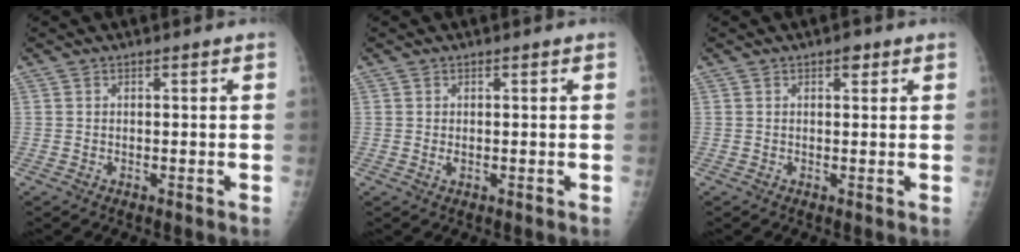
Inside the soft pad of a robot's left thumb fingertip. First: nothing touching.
{"total": 1.2, "force": [0.3, 0.5, 1.0], "torque": [-0.019, 0.000, 0.008]}
{"total": 1.8, "force": [1.0, 0.9, 1.2], "torque": [-0.010, -0.002, 0.012]}